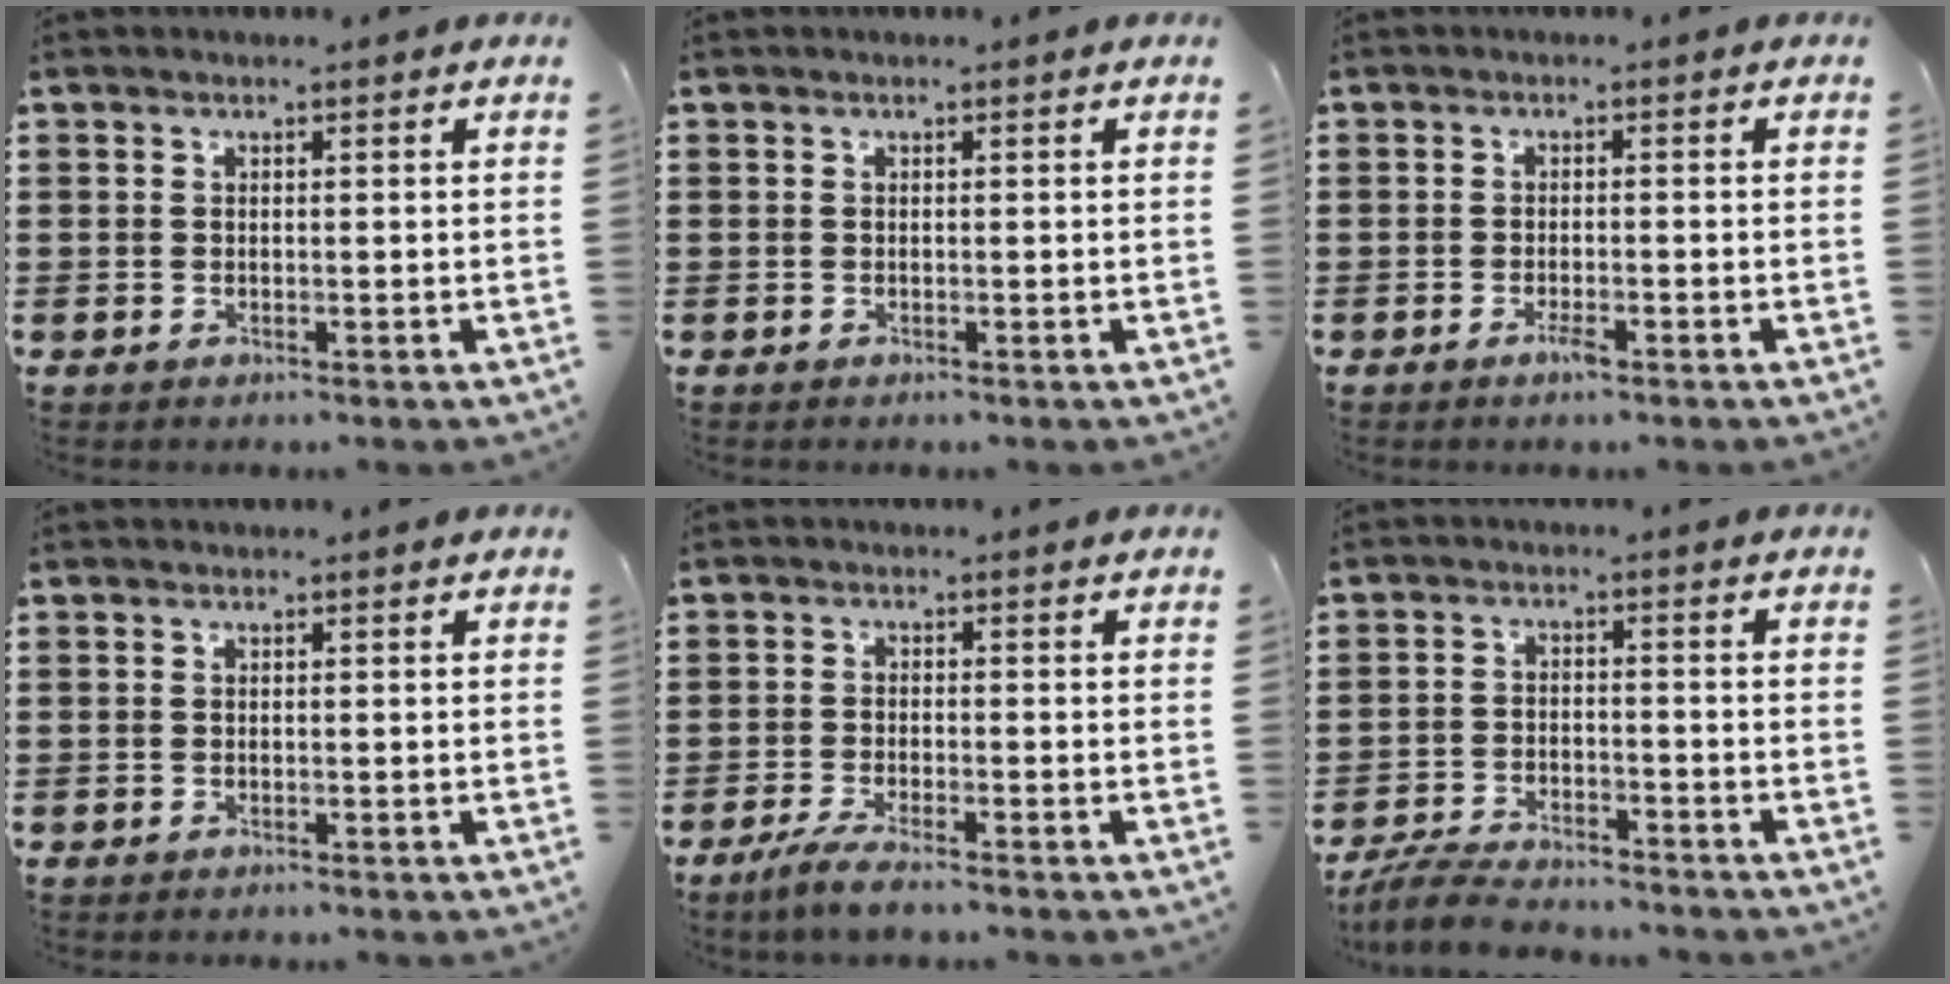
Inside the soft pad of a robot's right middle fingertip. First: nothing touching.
{"total": 0.0}
{"total": 1.8, "force": [-1.1, 0.3, 1.4], "torque": [-0.033, -0.004, -0.022]}
{"total": 0.0}
{"total": 3.2, "force": [-2.6, -0.1, 1.9], "torque": [-0.046, -0.011, -0.051]}
{"total": 5.6, "force": [-5.3, 0.7, 1.7], "torque": [-0.039, 0.000, -0.104]}